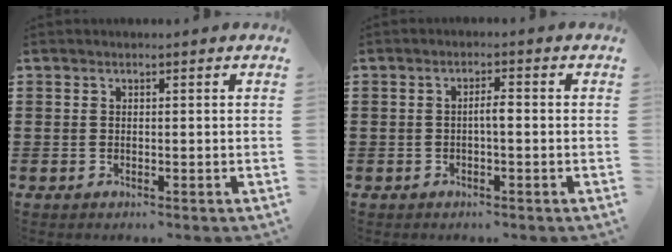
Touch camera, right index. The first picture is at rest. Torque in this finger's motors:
{"motor_torque": [0.63, -0.38, 0.05, 0.07]}